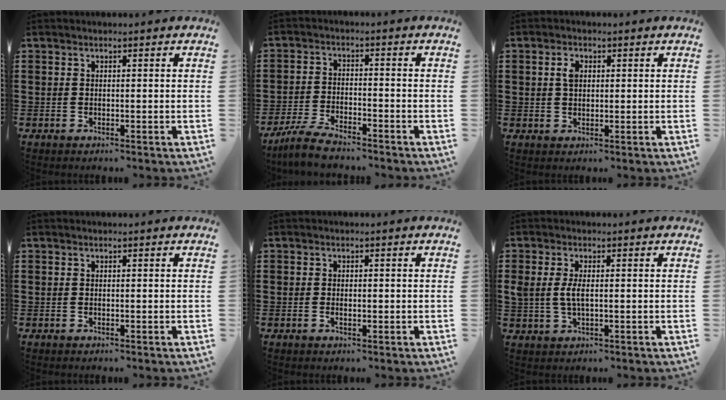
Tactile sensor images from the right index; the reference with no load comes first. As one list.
[{"total": 5.0, "force": [-4.5, 0.6, 1.9], "torque": [-0.053, -0.006, -0.092]}, {"total": 2.5, "force": [0.6, 1.5, 1.9], "torque": [-0.041, 0.009, 0.010]}, {"total": 0.0}, {"total": 1.3, "force": [-0.3, 0.6, 1.1], "torque": [-0.021, 0.002, -0.005]}, {"total": 3.4, "force": [0.2, 1.5, 3.0], "torque": [-0.082, -0.003, -0.006]}]